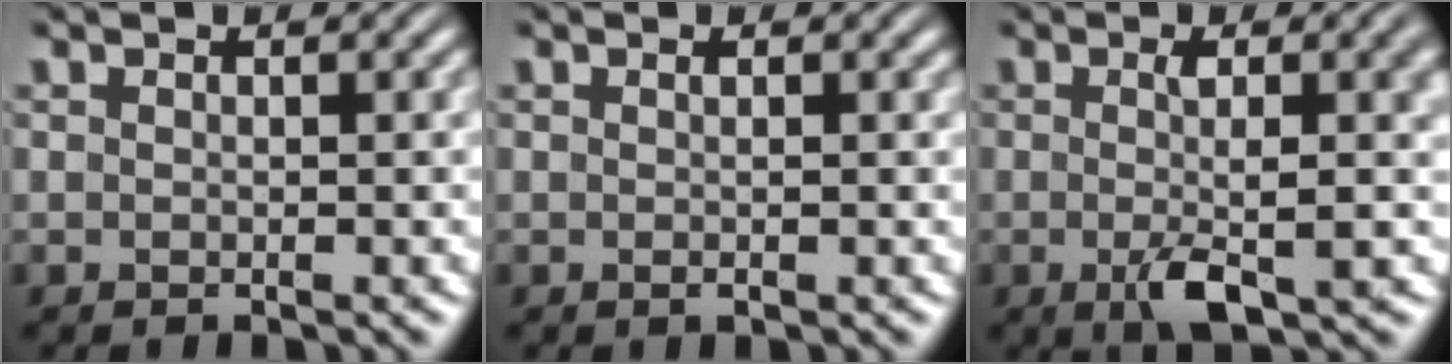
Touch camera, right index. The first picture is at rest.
{"total": 0.6, "force": [-0.1, 0.1, 0.5], "torque": [-0.010, -0.001, -0.002]}
{"total": 4.6, "force": [-1.2, 0.9, 4.3], "torque": [-0.069, -0.011, -0.014]}